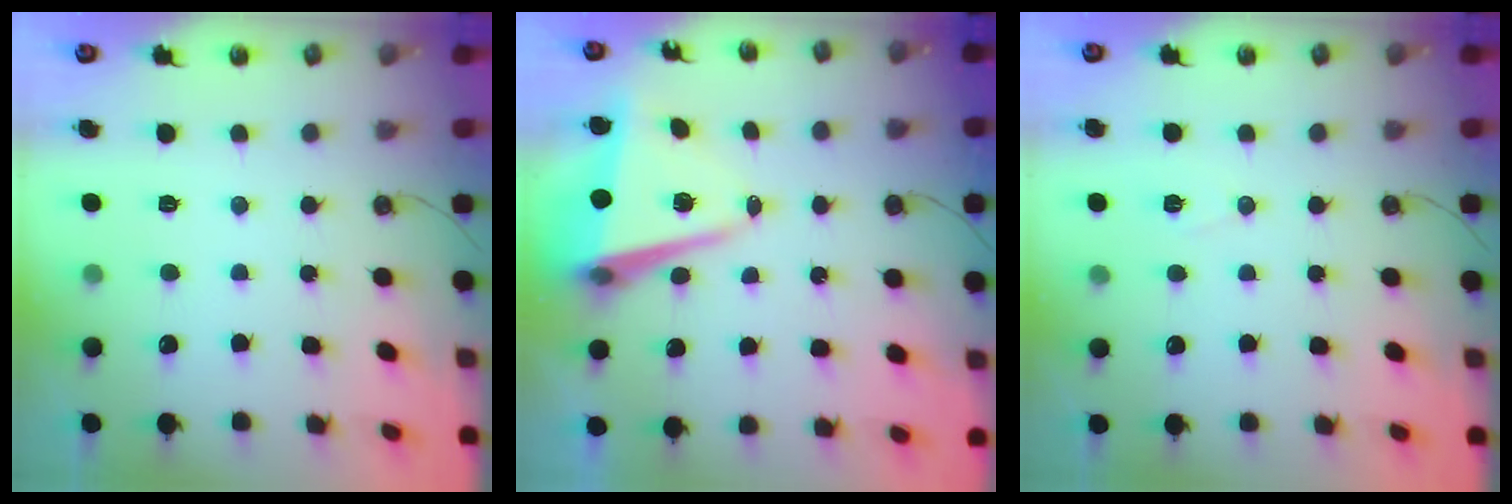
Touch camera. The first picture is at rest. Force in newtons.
{"total": 8.3, "press": 8.2, "slide": 1.3}
{"total": 6.9, "press": 5.2, "slide": 4.5}